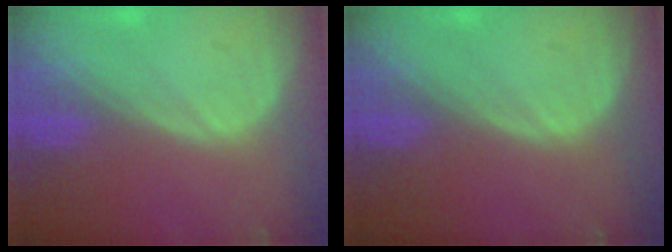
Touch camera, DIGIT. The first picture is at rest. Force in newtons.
{"total": 0.0}